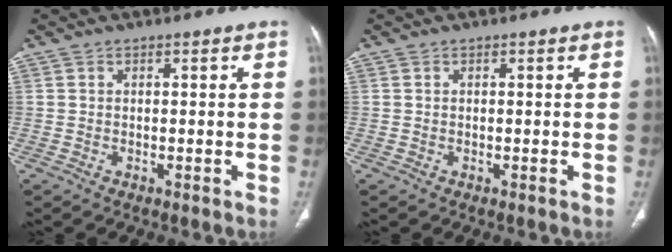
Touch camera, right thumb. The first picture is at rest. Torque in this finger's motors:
{"motor_torque": [-0.05, 0.05, -0.09, 0.09, 0.00]}